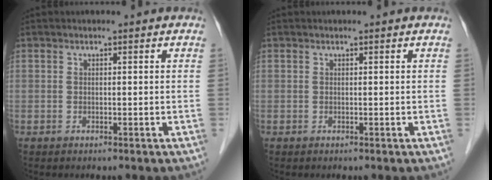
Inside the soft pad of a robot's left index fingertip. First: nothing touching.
{"total": 0.0}